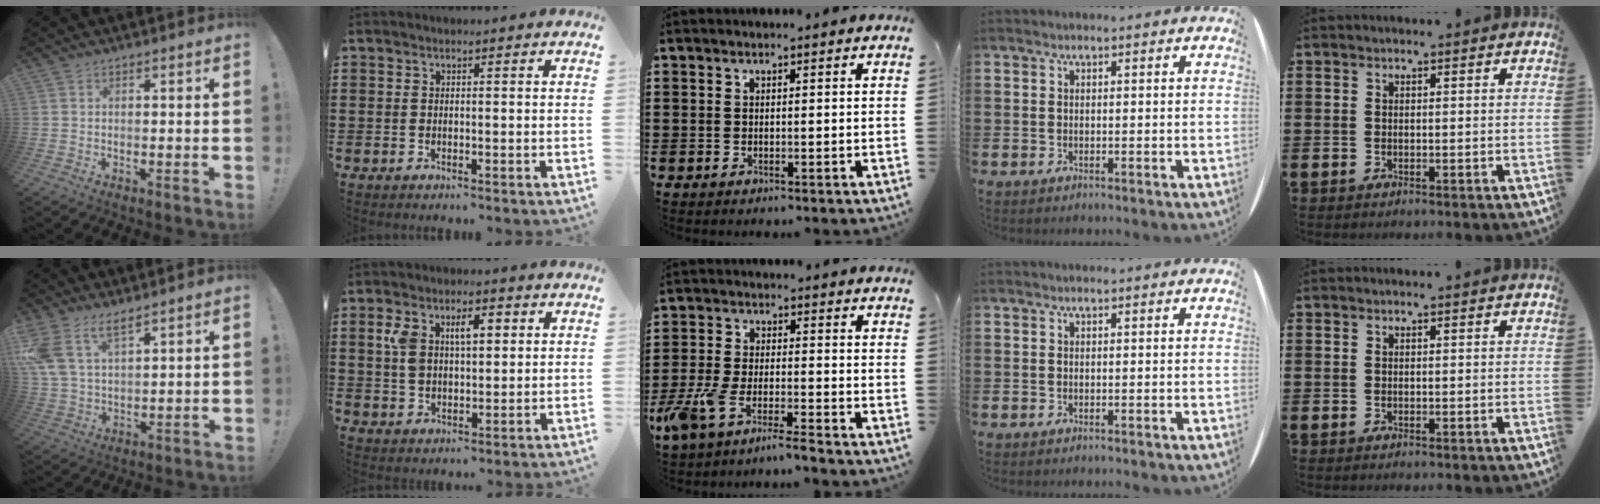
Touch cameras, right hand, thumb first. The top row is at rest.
{"thumb": {"total": 9.4, "force": [6.7, 4.4, 5.1], "torque": [-0.115, -0.027, 0.133]}, "index": {"total": 6.8, "force": [2.0, 3.9, 5.2], "torque": [-0.098, 0.010, 0.029]}, "middle": {"total": 5.8, "force": [-4.9, 0.3, 3.0], "torque": [-0.091, -0.018, -0.100]}}